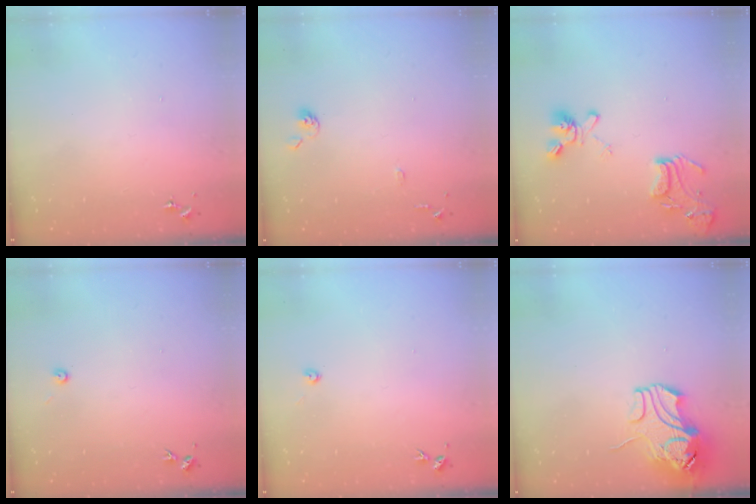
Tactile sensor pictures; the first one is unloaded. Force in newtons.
{"total": 7.0, "press": 7.0, "slide": 0.7}
{"total": 15.8, "press": 15.7, "slide": 1.9}
{"total": 3.5, "press": 3.5, "slide": 0.3}
{"total": 2.2, "press": 2.2, "slide": 0.3}
{"total": 11.2, "press": 11.0, "slide": 1.7}